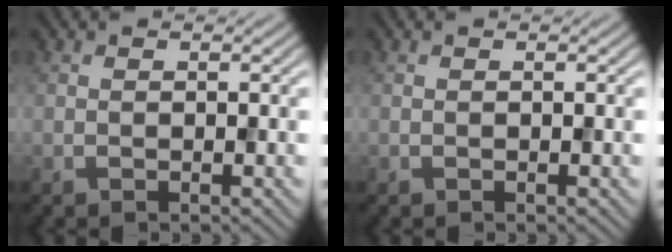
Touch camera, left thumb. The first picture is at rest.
{"total": 0.0}